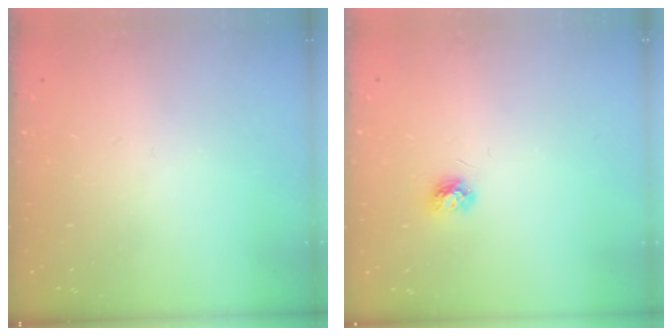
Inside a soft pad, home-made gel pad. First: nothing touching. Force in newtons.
{"total": 4.2, "press": 4.2, "slide": 0.3}